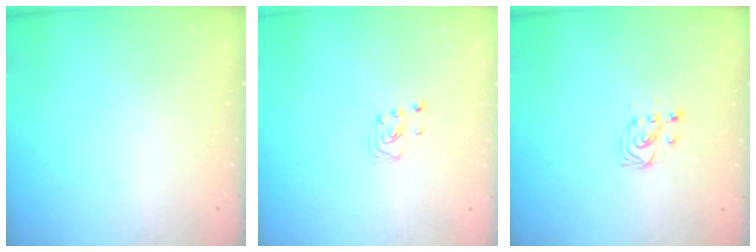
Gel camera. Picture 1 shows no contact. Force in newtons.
{"total": 2.1, "press": 2.1, "slide": 0.2}
{"total": 2.9, "press": 2.9, "slide": 0.4}